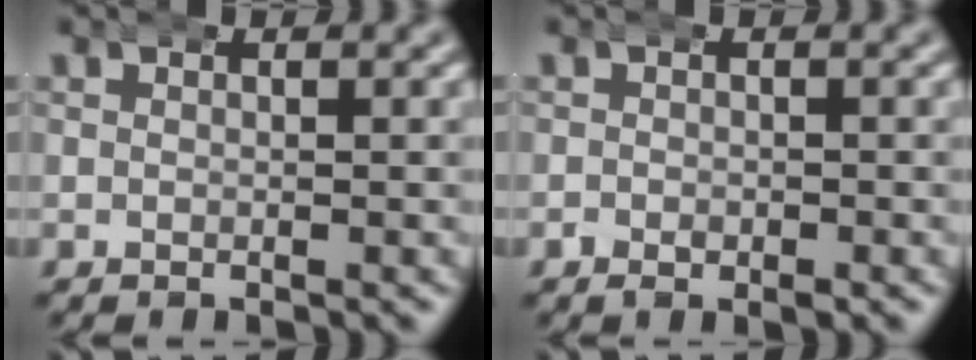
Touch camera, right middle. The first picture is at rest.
{"total": 1.1, "force": [-0.6, 0.7, 0.6], "torque": [-0.010, -0.002, -0.007]}